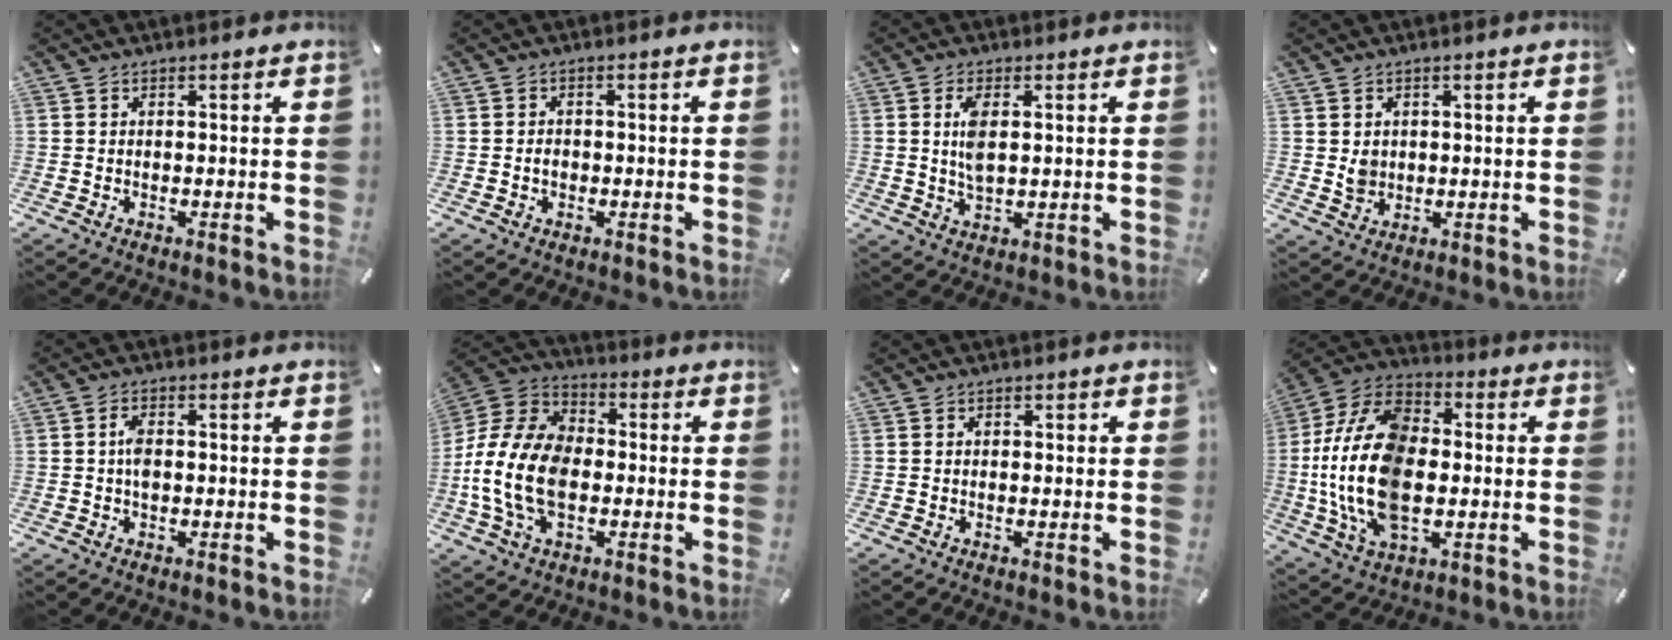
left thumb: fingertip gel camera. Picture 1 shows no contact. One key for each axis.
{"total": 2.4, "fx": -0.5, "fy": 1.8, "fz": 1.5, "tx": -0.028, "ty": 0.004, "tz": -0.009}
{"total": 5.7, "fx": 1.0, "fy": 2.9, "fz": 4.8, "tx": -0.107, "ty": -0.001, "tz": 0.011}
{"total": 3.6, "fx": 0.5, "fy": 3.3, "fz": 1.3, "tx": -0.010, "ty": -0.002, "tz": 0.008}
{"total": 3.2, "fx": -0.1, "fy": 1.8, "fz": 2.6, "tx": -0.051, "ty": 0.004, "tz": -0.002}
{"total": 16.3, "fx": -3.5, "fy": 11.5, "fz": 10.9, "tx": -0.253, "ty": 0.022, "tz": -0.065}
{"total": 0.8, "fx": -0.2, "fy": 0.6, "fz": 0.5, "tx": -0.010, "ty": 0.002, "tz": -0.004}
{"total": 21.3, "fx": -1.7, "fy": 13.9, "fz": 16.1, "tx": -0.369, "ty": 0.000, "tz": -0.034}